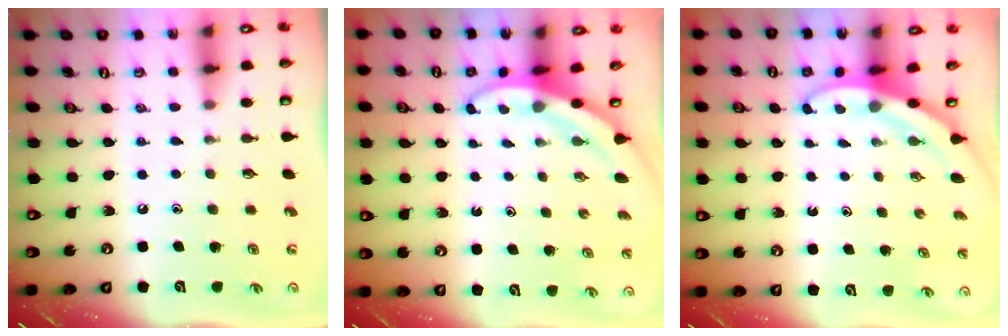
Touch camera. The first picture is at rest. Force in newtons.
{"total": 3.5, "press": 3.5, "slide": 0.1}
{"total": 3.5, "press": 3.5, "slide": 0.1}